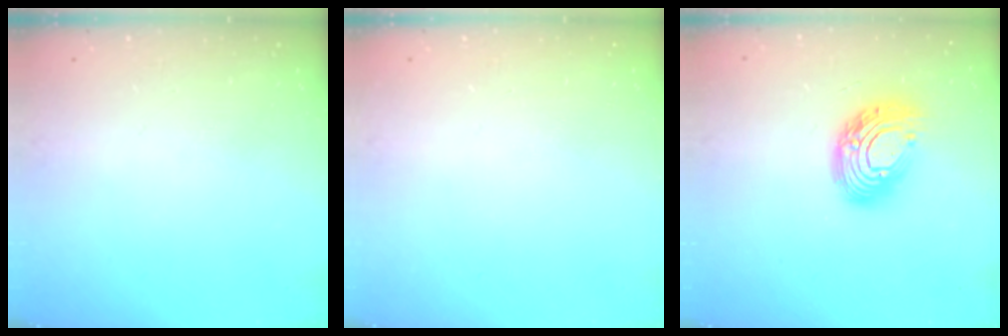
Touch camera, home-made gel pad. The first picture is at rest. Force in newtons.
{"total": 0.0}
{"total": 14.3, "press": 14.2, "slide": 1.3}